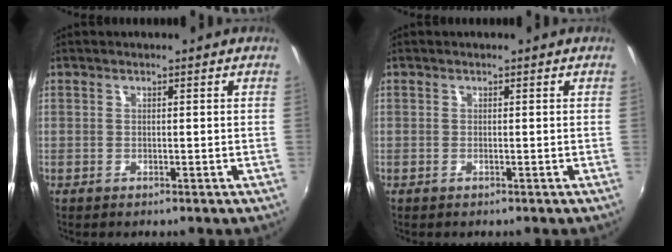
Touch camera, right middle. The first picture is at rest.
{"total": 0.5, "force": [-0.3, 0.0, 0.4], "torque": [-0.005, -0.001, -0.008]}